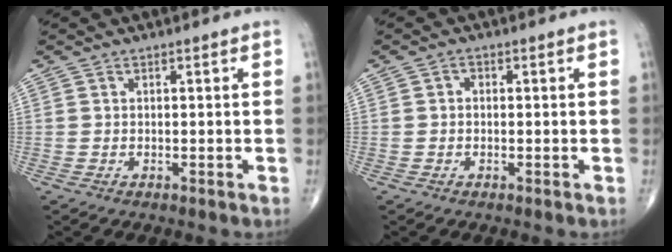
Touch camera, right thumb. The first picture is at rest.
{"total": 1.0, "force": [0.0, 0.8, 0.6], "torque": [-0.005, 0.003, -0.004]}